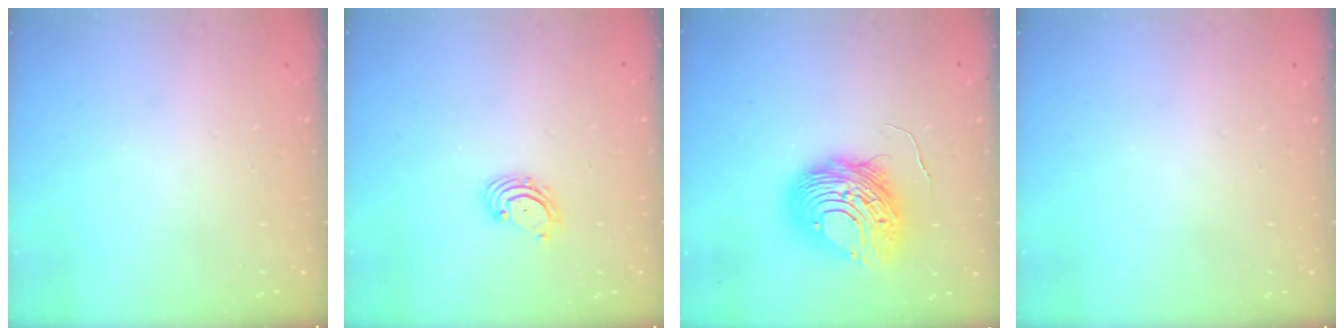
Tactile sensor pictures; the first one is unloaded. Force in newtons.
{"total": 1.8, "press": 1.7, "slide": 0.7}
{"total": 13.2, "press": 13.2, "slide": 1.3}
{"total": 0.0}